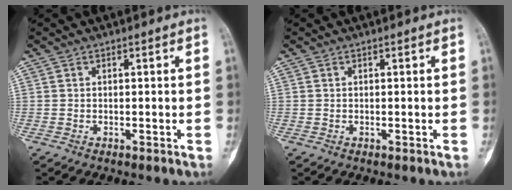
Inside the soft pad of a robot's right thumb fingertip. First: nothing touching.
{"total": 0.0}